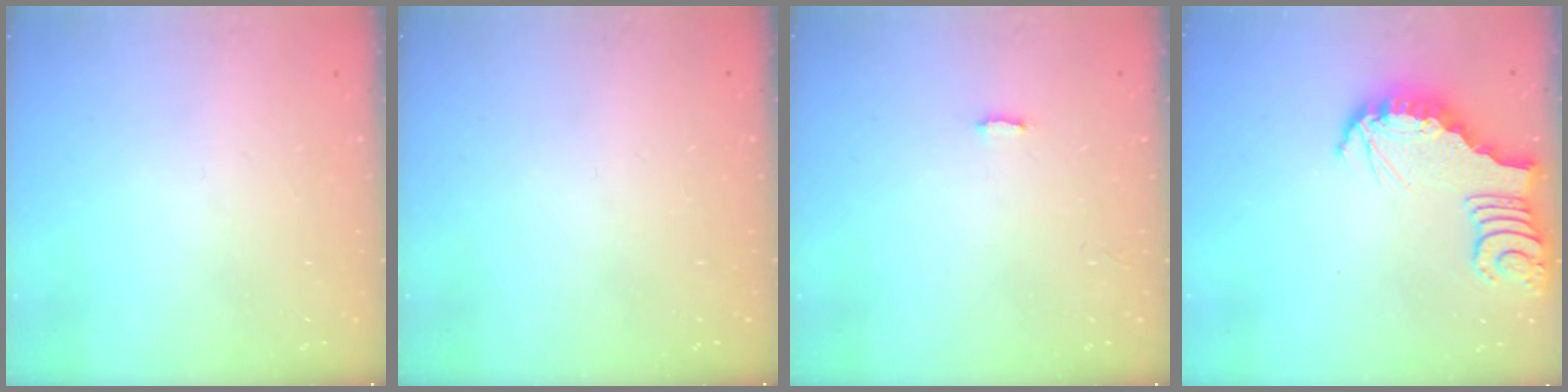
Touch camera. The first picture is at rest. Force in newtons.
{"total": 1.5, "press": 1.5, "slide": 0.1}
{"total": 3.6, "press": 3.6, "slide": 0.3}
{"total": 4.0, "press": 3.9, "slide": 0.8}